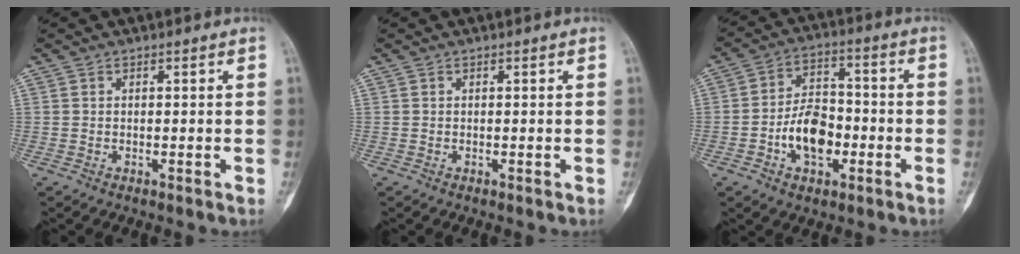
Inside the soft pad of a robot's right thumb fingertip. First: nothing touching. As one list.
[{"total": 0.0}, {"total": 10.7, "force": [-3.1, 6.7, 7.8], "torque": [-0.111, 0.031, -0.056]}]